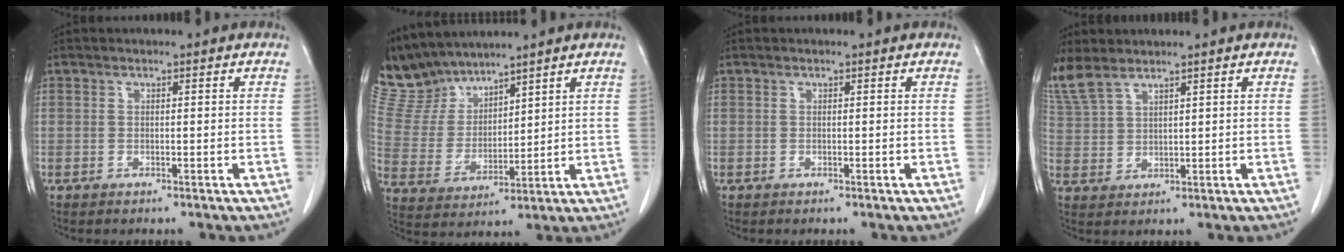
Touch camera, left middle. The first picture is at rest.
{"total": 9.0, "force": [8.7, 2.0, 0.7], "torque": [-0.038, 0.012, 0.197]}
{"total": 0.0}
{"total": 5.8, "force": [5.1, 1.3, 2.4], "torque": [-0.071, 0.011, 0.121]}